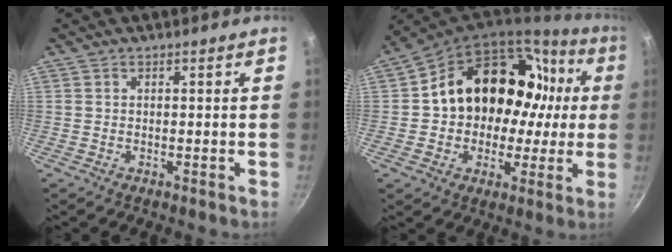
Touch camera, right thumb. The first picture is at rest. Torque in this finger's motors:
{"motor_torque": [2.48, 2.52, 0.77, -0.45, 0.13]}